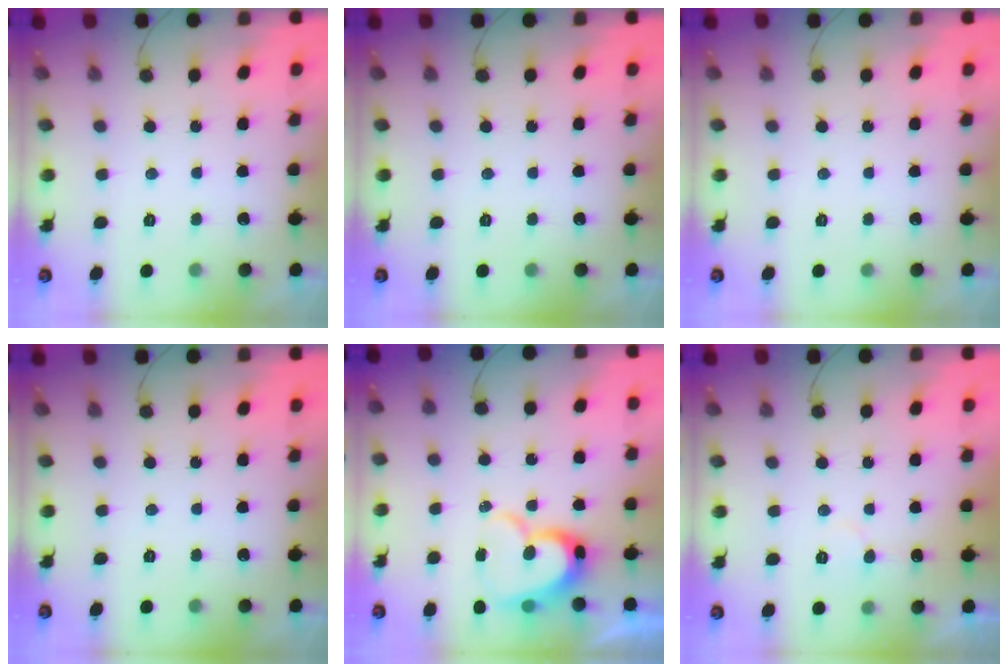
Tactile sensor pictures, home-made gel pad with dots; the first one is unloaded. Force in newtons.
{"total": 0.0}
{"total": 0.0}
{"total": 0.0}
{"total": 13.2, "press": 13.2, "slide": 1.1}
{"total": 5.0, "press": 5.0, "slide": 0.3}